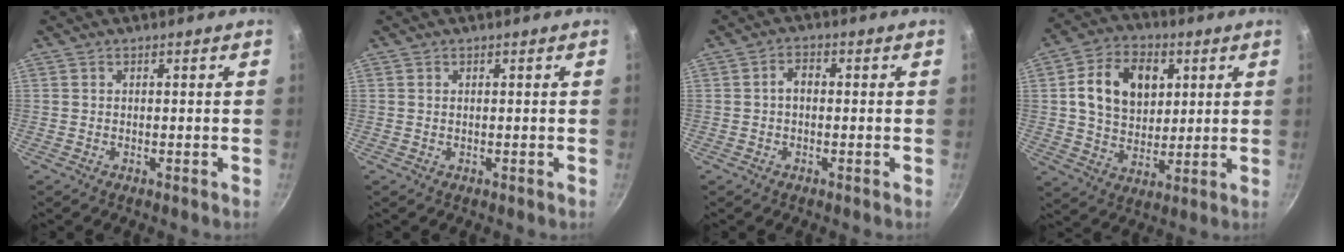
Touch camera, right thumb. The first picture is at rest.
{"total": 0.0}
{"total": 2.6, "force": [-0.1, 1.8, 2.0], "torque": [-0.029, 0.011, -0.004]}
{"total": 14.5, "force": [3.7, 10.6, 9.1], "torque": [-0.126, -0.001, 0.058]}